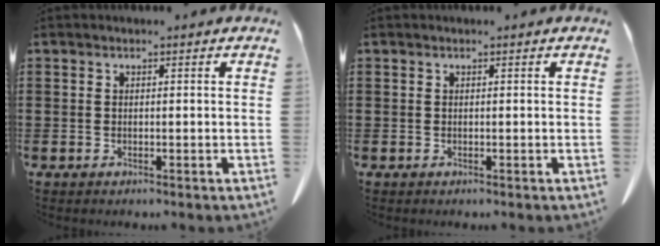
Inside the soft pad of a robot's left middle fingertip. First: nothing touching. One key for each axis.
{"total": 0.0}